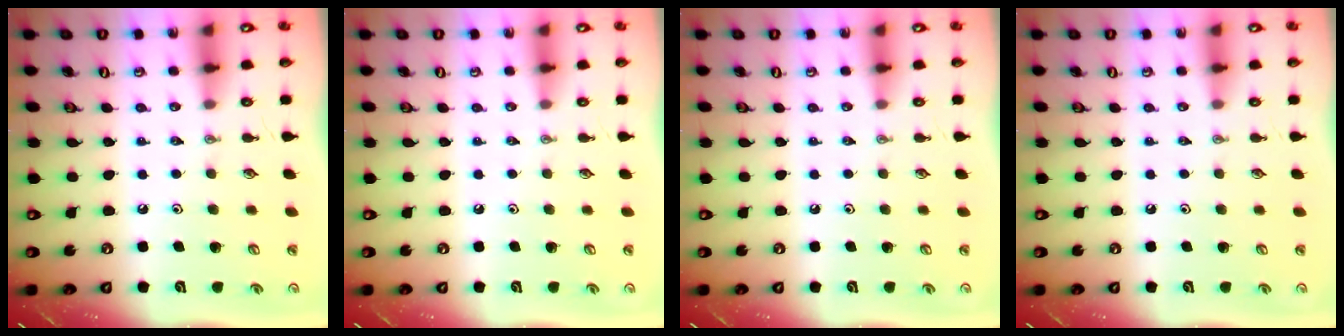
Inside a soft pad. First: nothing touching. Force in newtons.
{"total": 0.0}
{"total": 0.0}
{"total": 0.0}